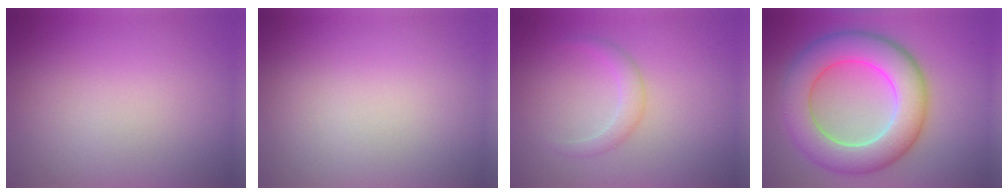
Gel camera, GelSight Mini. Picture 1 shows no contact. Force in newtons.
{"total": 0.0}
{"total": 1.7, "press": 1.7, "slide": 0.1}
{"total": 9.3, "press": 9.3, "slide": 0.5}